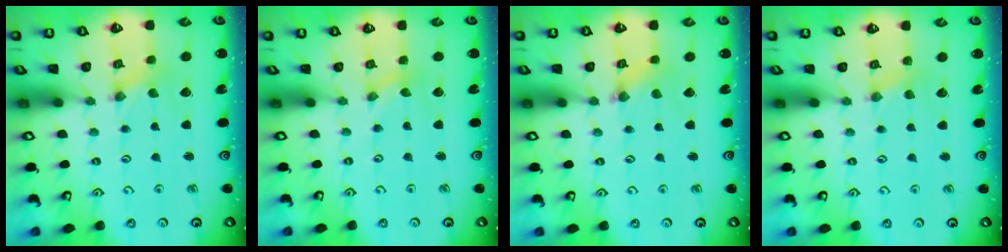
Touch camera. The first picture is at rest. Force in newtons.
{"total": 0.0}
{"total": 1.6, "press": 1.6, "slide": 0.2}
{"total": 3.8, "press": 3.8, "slide": 0.4}